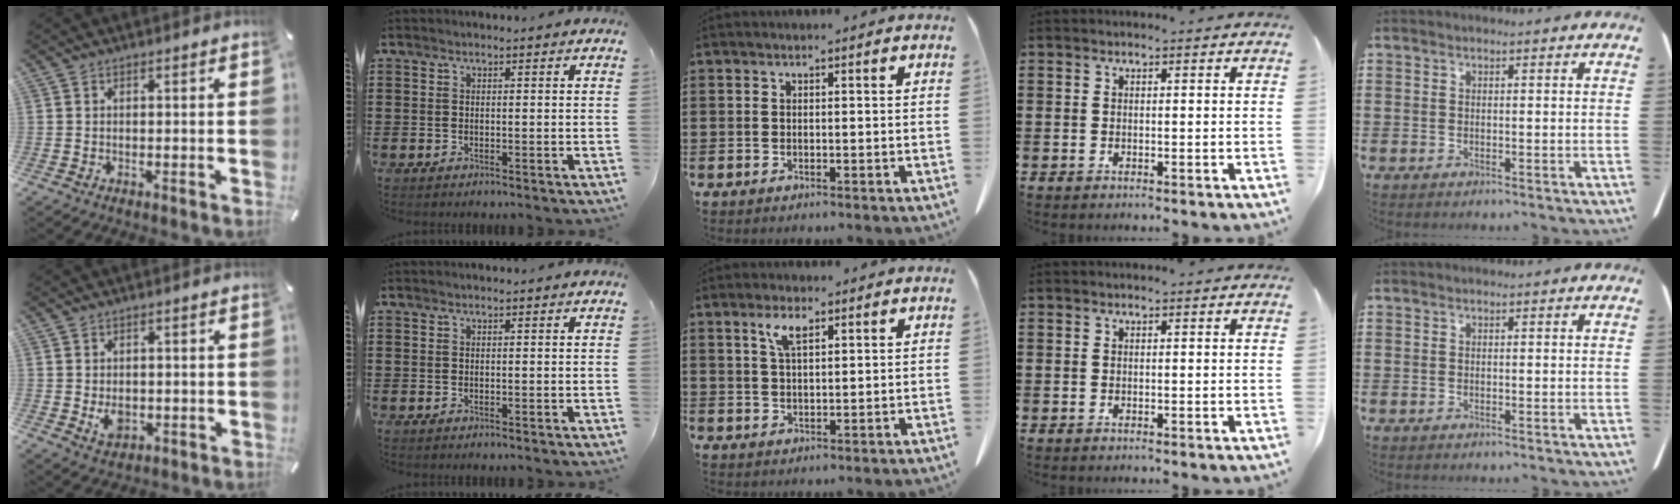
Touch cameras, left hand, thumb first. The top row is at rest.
{"thumb": {"total": 4.0, "force": [-0.5, 3.1, 2.6], "torque": [-0.044, -0.002, -0.009]}, "middle": {"total": 4.1, "force": [2.2, 1.3, 3.2], "torque": [-0.071, 0.005, 0.040]}}